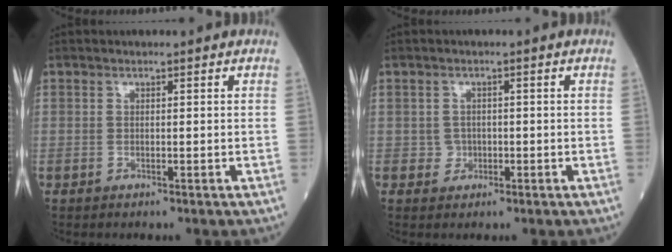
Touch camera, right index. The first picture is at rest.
{"total": 1.7, "force": [-0.4, 1.6, 0.3], "torque": [0.001, 0.005, -0.006]}